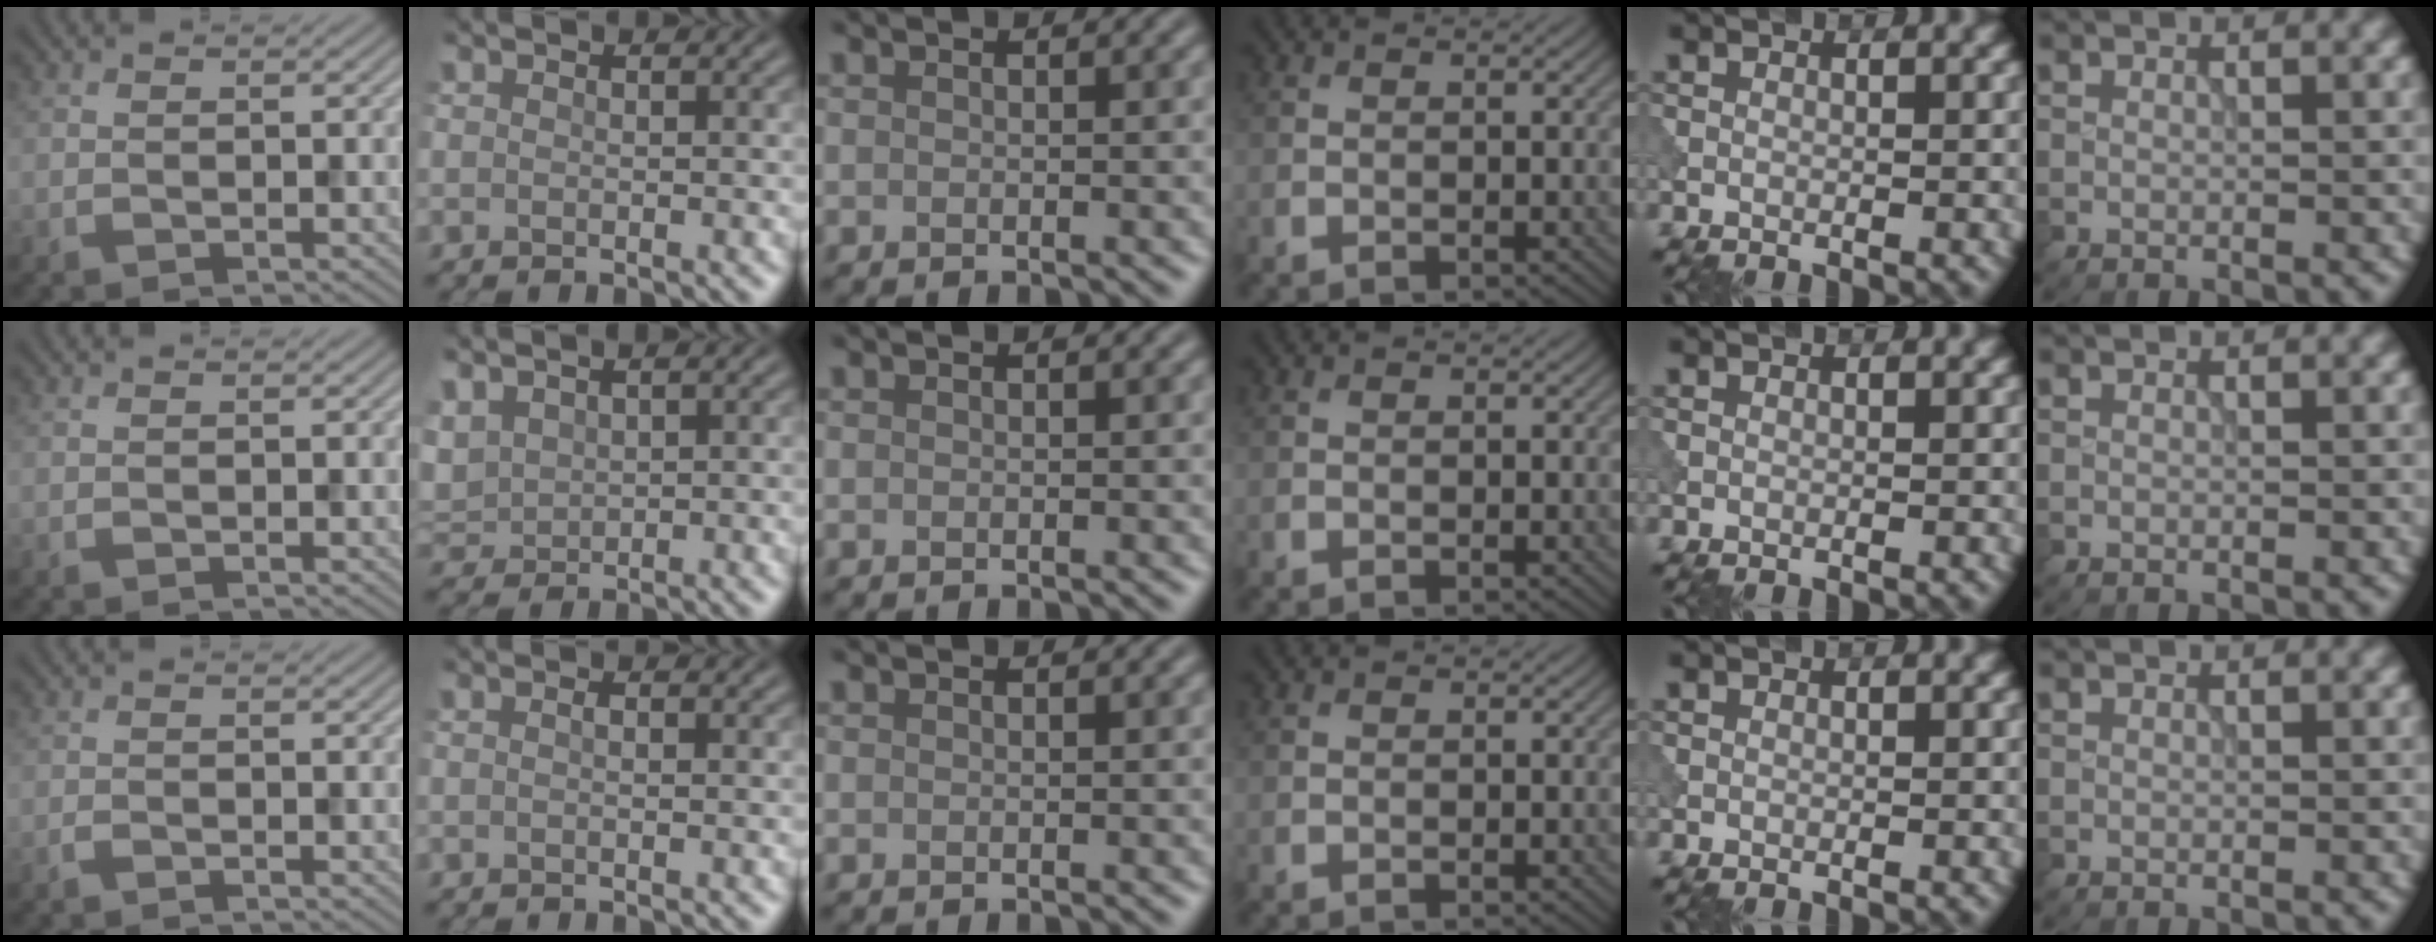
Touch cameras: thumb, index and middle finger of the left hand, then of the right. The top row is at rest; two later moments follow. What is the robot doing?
{"motion": "dispense", "object": "pipette"}